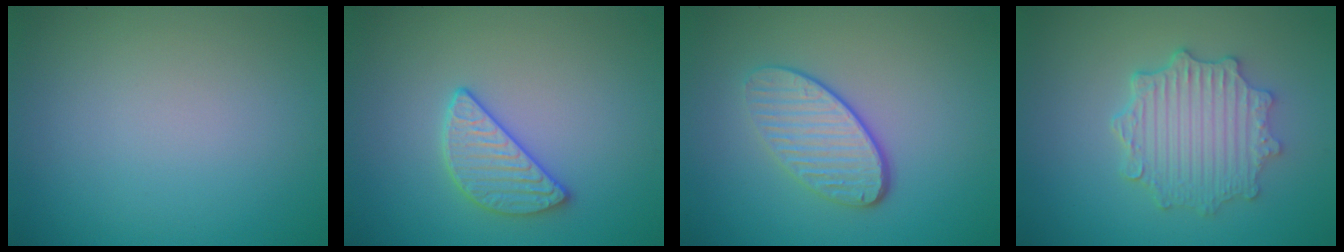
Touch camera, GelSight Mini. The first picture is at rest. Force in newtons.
{"total": 2.8, "press": 2.7, "slide": 0.7}
{"total": 3.8, "press": 3.0, "slide": 2.4}
{"total": 5.1, "press": 4.1, "slide": 3.0}